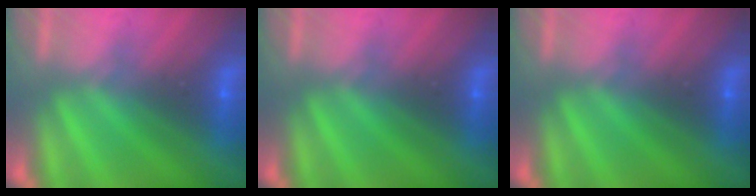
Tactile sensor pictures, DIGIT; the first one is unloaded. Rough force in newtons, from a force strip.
{"total": 0.0}
{"total": 0.0}